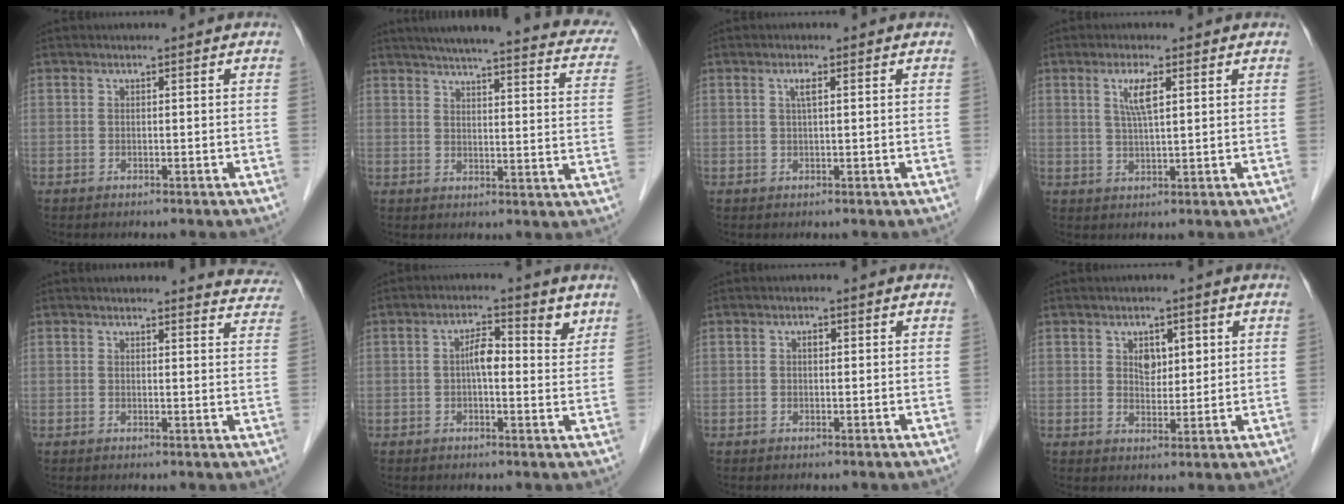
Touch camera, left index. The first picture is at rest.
{"total": 25.4, "force": [21.6, 3.3, 13.1], "torque": [-0.175, -0.014, 0.245]}
{"total": 1.5, "force": [0.6, 0.1, 1.4], "torque": [-0.030, 0.004, 0.009]}
{"total": 4.0, "force": [1.6, 0.4, 3.7], "torque": [-0.074, 0.001, 0.031]}
{"total": 7.3, "force": [7.2, 1.2, 0.5], "torque": [0.020, -0.023, 0.046]}
{"total": 5.1, "force": [1.6, 1.9, 4.5], "torque": [-0.073, 0.019, 0.019]}
{"total": 0.8, "force": [0.2, 0.5, 0.6], "torque": [-0.013, 0.003, 0.003]}
{"total": 3.8, "force": [1.4, 2.3, 2.7], "torque": [-0.042, 0.005, 0.025]}